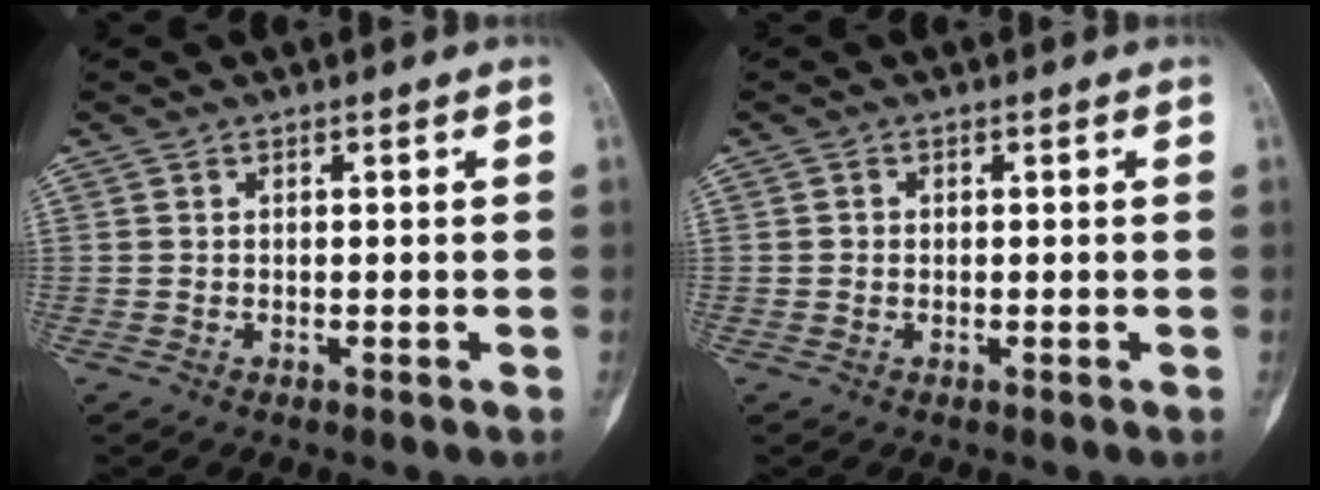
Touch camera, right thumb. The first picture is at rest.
{"total": 0.6, "force": [0.0, 0.5, 0.2], "torque": [0.001, -0.001, -0.001]}